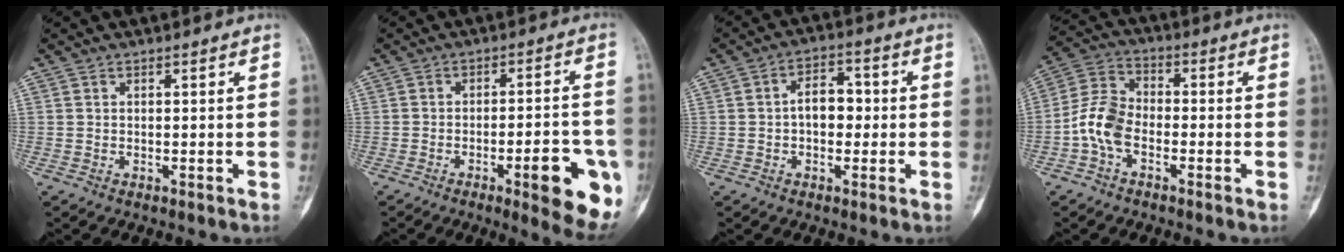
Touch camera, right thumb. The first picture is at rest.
{"total": 12.8, "force": [-5.0, 3.4, 11.2], "torque": [-0.127, 0.015, -0.059]}
{"total": 5.7, "force": [-0.3, 3.8, 4.3], "torque": [-0.042, 0.016, -0.011]}
{"total": 8.3, "force": [-2.7, 5.2, 5.9], "torque": [-0.114, 0.029, -0.065]}